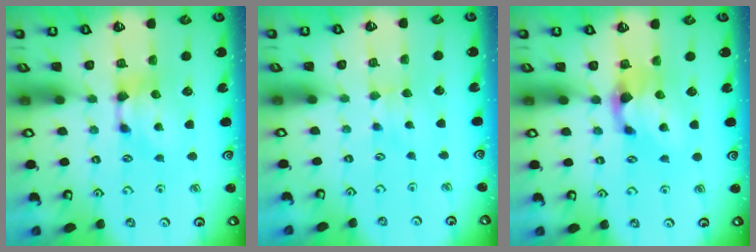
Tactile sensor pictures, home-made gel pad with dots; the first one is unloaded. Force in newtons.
{"total": 1.5, "press": 1.5, "slide": 0.3}
{"total": 1.1, "press": 0.6, "slide": 0.9}